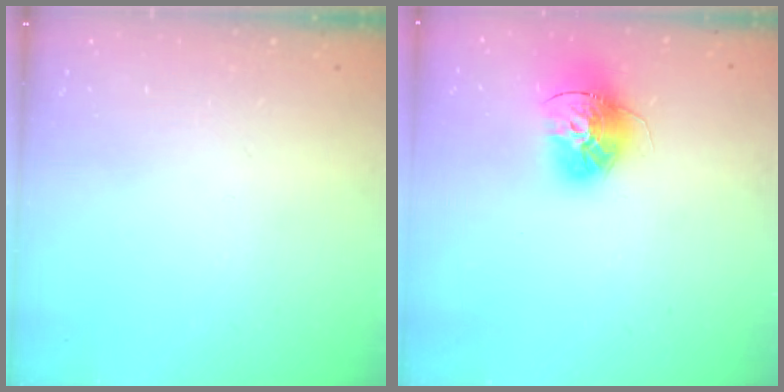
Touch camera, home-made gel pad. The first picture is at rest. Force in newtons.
{"total": 15.1, "press": 15.0, "slide": 1.5}